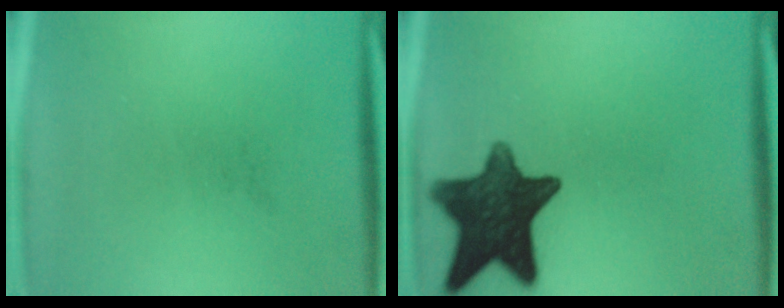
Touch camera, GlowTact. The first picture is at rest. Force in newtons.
{"total": 14.3}